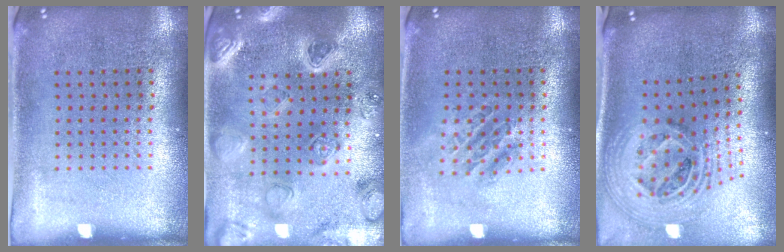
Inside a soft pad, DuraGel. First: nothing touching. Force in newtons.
{"total": 2.2, "press": 2.2, "slide": 0.2}
{"total": 1.1, "press": 0.9, "slide": 0.5}
{"total": 2.6, "press": 1.8, "slide": 1.9}